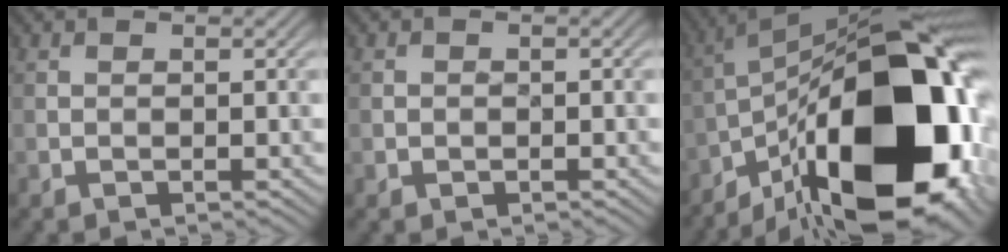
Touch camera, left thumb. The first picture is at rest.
{"total": 0.7, "force": [-0.2, 0.7, 0.2], "torque": [0.000, -0.004, -0.006]}
{"total": 23.0, "force": [-9.5, 10.4, 18.2], "torque": [-0.306, -0.017, -0.144]}